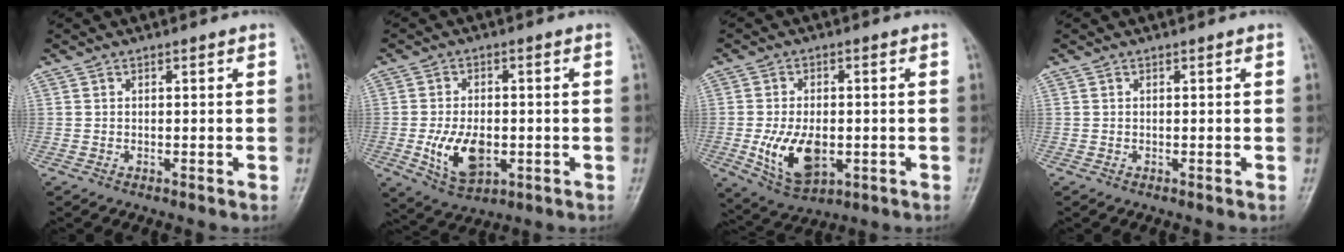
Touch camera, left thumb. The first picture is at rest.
{"total": 9.5, "force": [-1.9, 5.7, 7.4], "torque": [-0.122, -0.004, -0.025]}
{"total": 10.7, "force": [-2.0, 6.3, 8.4], "torque": [-0.142, -0.006, -0.023]}
{"total": 0.0}